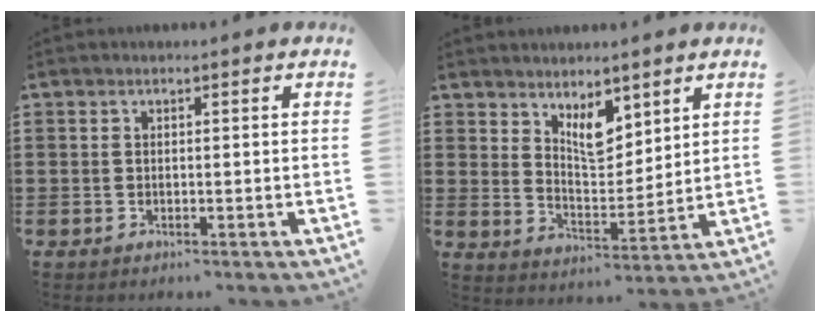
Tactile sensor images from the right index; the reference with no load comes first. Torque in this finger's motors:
{"motor_torque": [0.36, 0.31, 0.20, 0.09]}